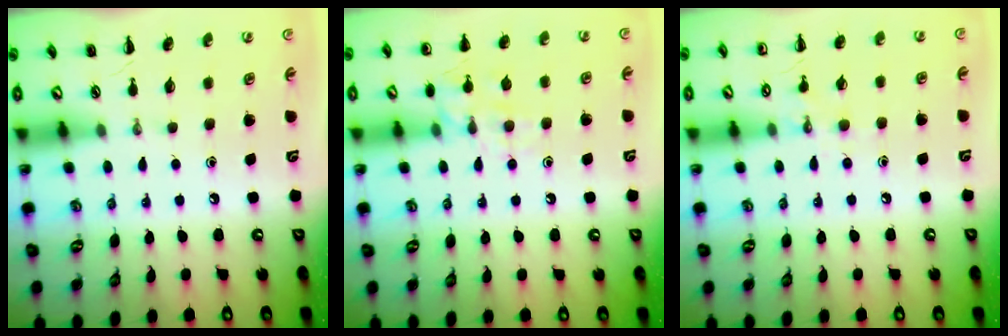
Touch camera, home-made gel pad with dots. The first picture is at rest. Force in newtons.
{"total": 10.7, "press": 10.6, "slide": 0.9}
{"total": 7.3, "press": 7.2, "slide": 1.5}